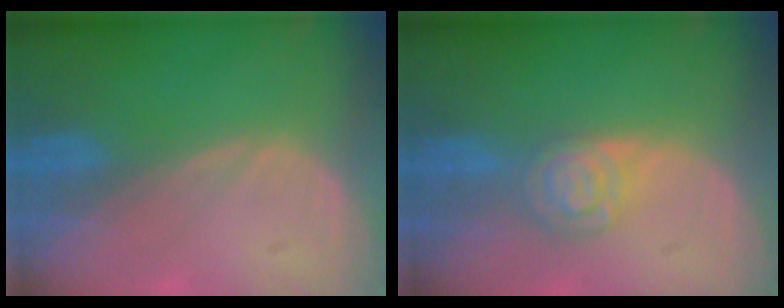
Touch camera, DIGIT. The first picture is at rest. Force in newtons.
{"total": 5.3, "press": 4.6, "slide": 2.6}